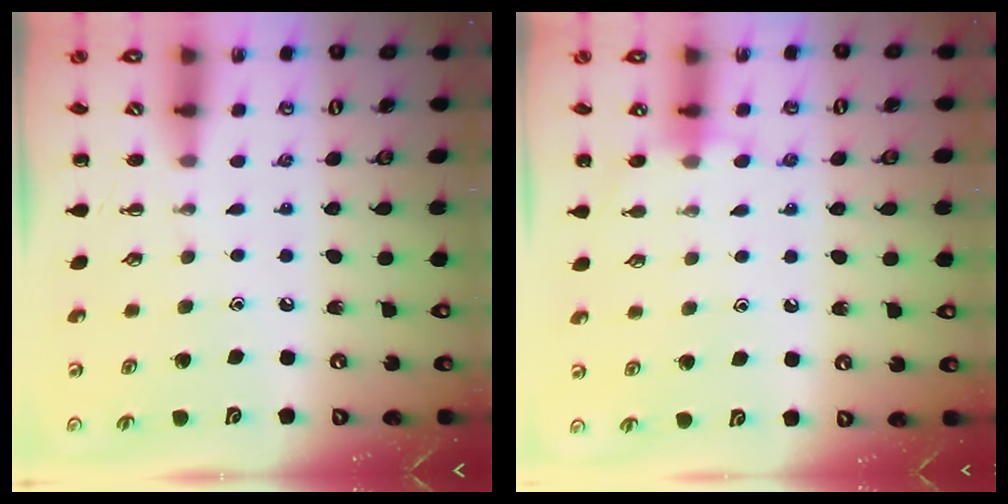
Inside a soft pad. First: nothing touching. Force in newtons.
{"total": 7.9, "press": 7.4, "slide": 2.6}